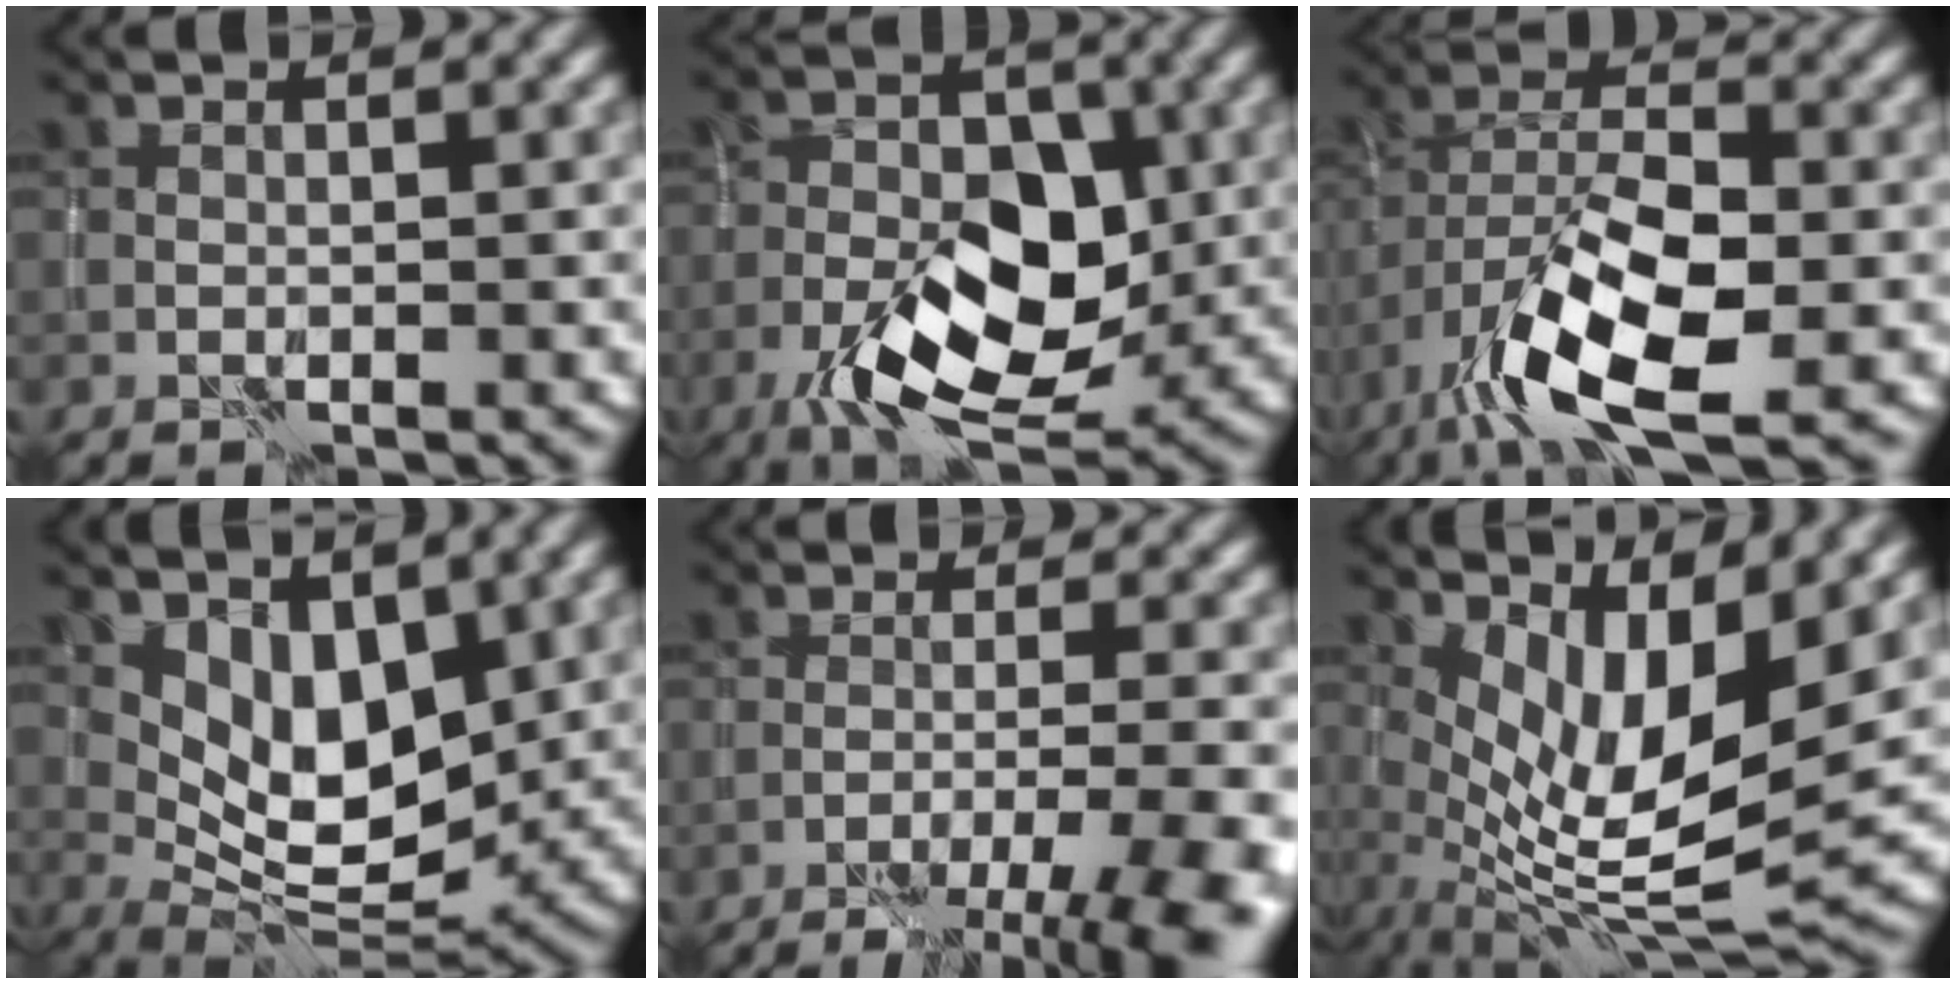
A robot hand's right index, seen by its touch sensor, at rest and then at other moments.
{"total": 9.3, "force": [-3.1, 4.7, 7.3], "torque": [-0.123, 0.002, -0.057]}
{"total": 10.4, "force": [-4.9, 3.8, 8.3], "torque": [-0.158, 0.001, -0.093]}
{"total": 5.7, "force": [2.4, 2.9, 4.3], "torque": [-0.074, -0.016, 0.041]}
{"total": 8.3, "force": [-5.9, 1.1, 5.6], "torque": [-0.081, -0.011, -0.075]}
{"total": 8.6, "force": [2.2, 3.0, 7.8], "torque": [-0.147, -0.011, 0.043]}